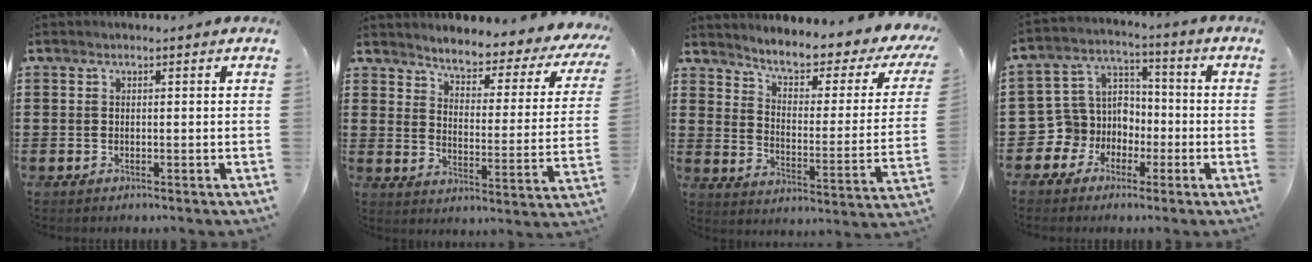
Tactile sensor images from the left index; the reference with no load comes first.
{"total": 3.5, "force": [3.3, 0.4, 1.2], "torque": [-0.036, -0.035, 0.044]}
{"total": 4.9, "force": [4.0, 0.5, 2.7], "torque": [-0.065, -0.035, 0.057]}
{"total": 7.6, "force": [-1.9, 7.2, 1.5], "torque": [-0.082, -0.002, -0.040]}